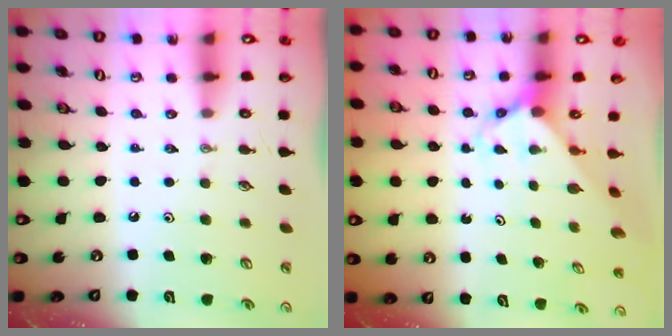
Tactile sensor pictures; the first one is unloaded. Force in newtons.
{"total": 3.6, "press": 3.5, "slide": 0.4}